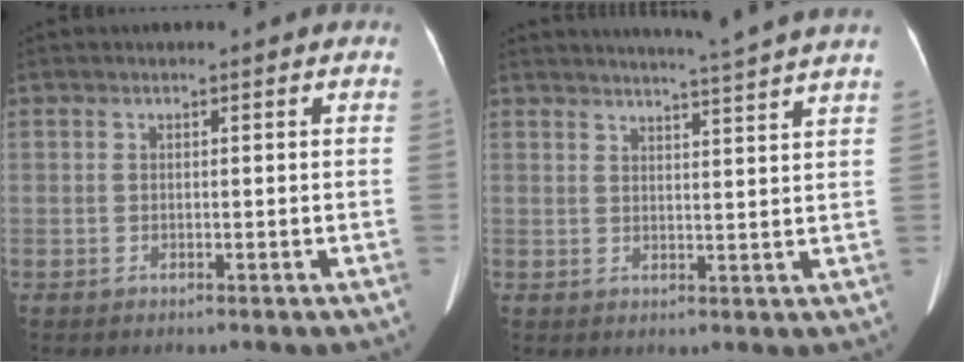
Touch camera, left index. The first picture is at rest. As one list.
[{"total": 10.0, "force": [9.1, -2.2, 3.5], "torque": [-0.053, -0.022, 0.106]}]